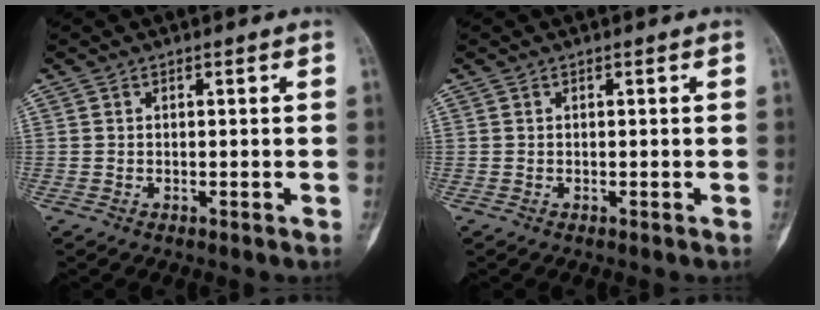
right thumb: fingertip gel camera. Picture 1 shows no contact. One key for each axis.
{"total": 0.0}